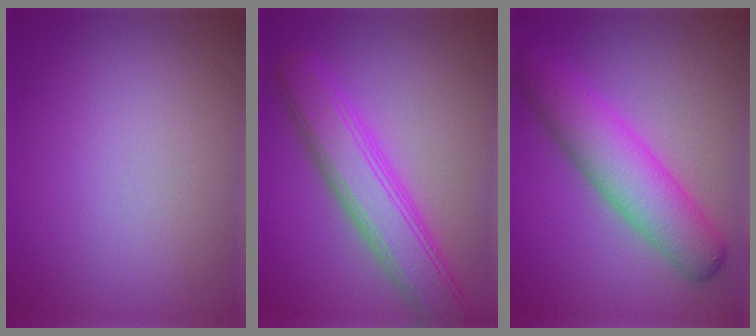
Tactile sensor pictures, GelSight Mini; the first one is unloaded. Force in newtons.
{"total": 6.4, "press": 6.4, "slide": 0.4}
{"total": 6.5, "press": 6.5, "slide": 0.2}